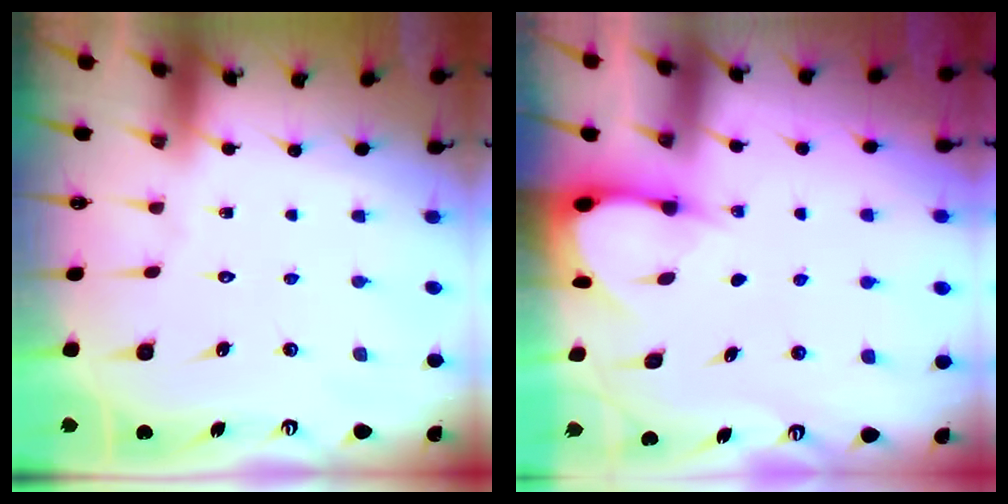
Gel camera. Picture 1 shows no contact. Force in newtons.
{"total": 3.1, "press": 3.1, "slide": 0.3}